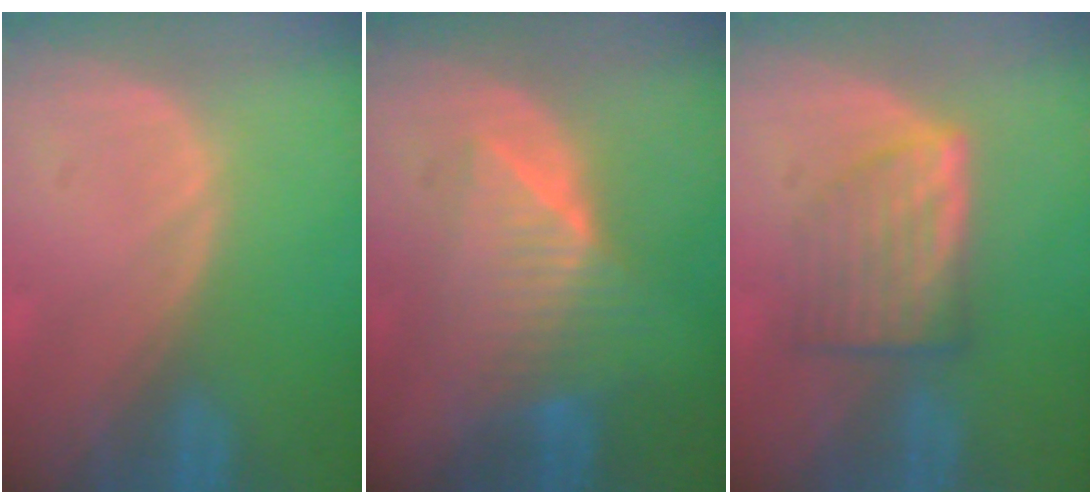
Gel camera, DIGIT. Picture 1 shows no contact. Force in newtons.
{"total": 6.5, "press": 6.5, "slide": 0.6}
{"total": 6.2, "press": 6.0, "slide": 1.8}